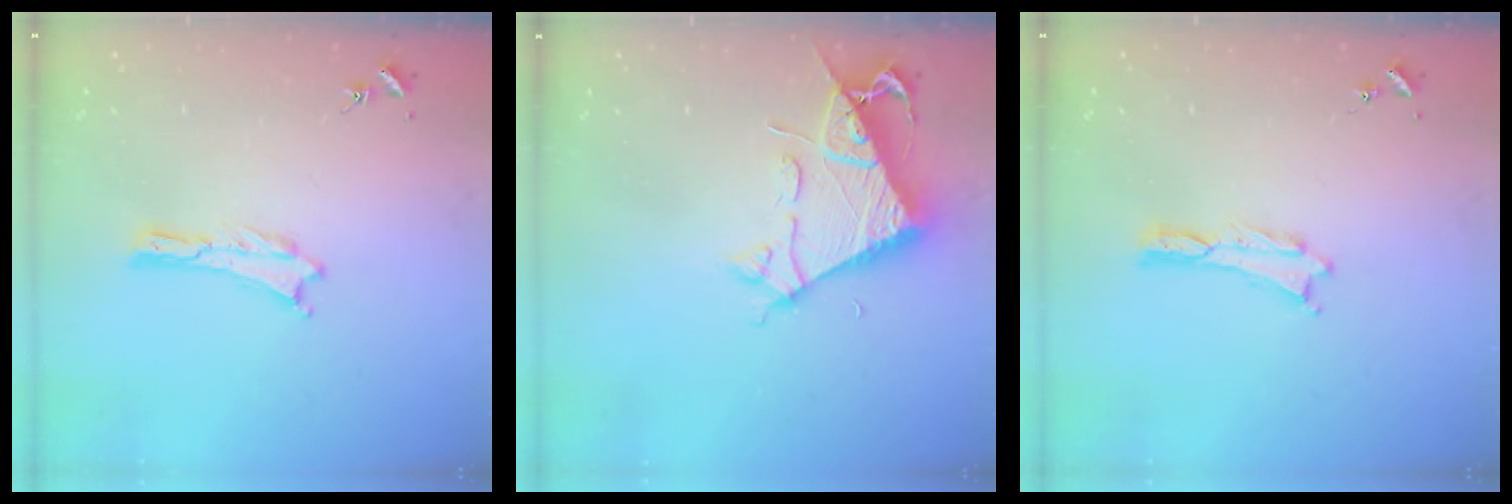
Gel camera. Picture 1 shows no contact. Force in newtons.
{"total": 7.2, "press": 7.2, "slide": 0.7}
{"total": 0.0}